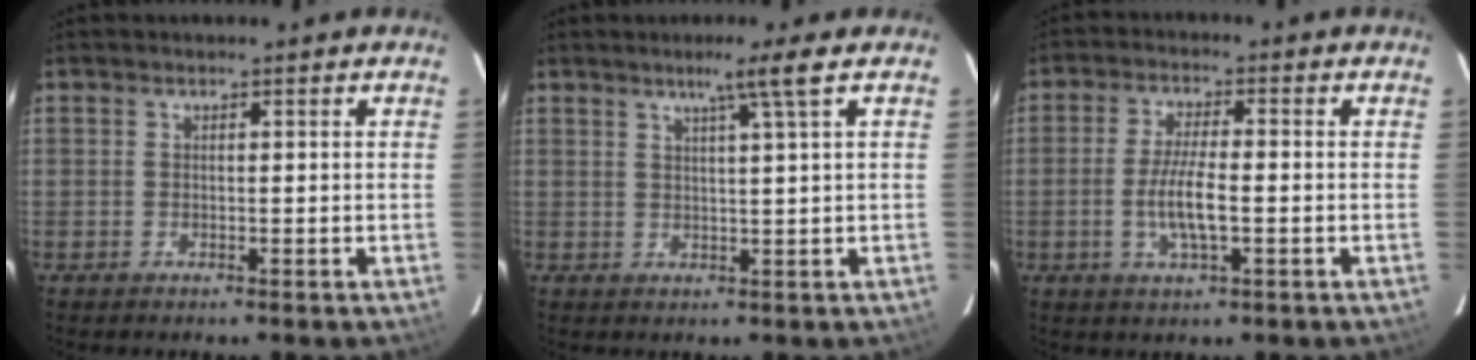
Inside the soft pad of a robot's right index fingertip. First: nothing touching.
{"total": 4.2, "force": [2.4, -1.4, 3.2], "torque": [-0.056, -0.011, 0.043]}
{"total": 6.7, "force": [-1.5, 1.5, 6.3], "torque": [-0.125, -0.003, -0.030]}